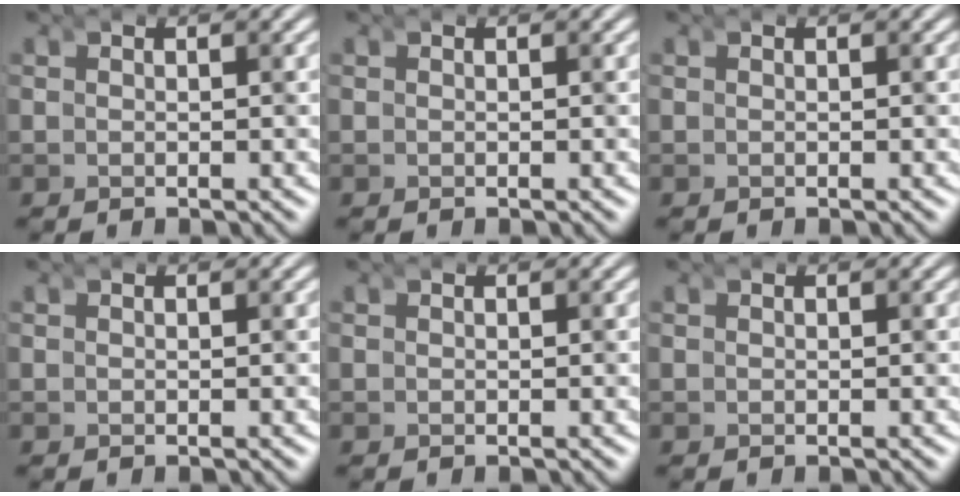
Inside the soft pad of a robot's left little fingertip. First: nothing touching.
{"total": 0.0}
{"total": 0.0}
{"total": 0.0}
{"total": 0.0}
{"total": 0.0}